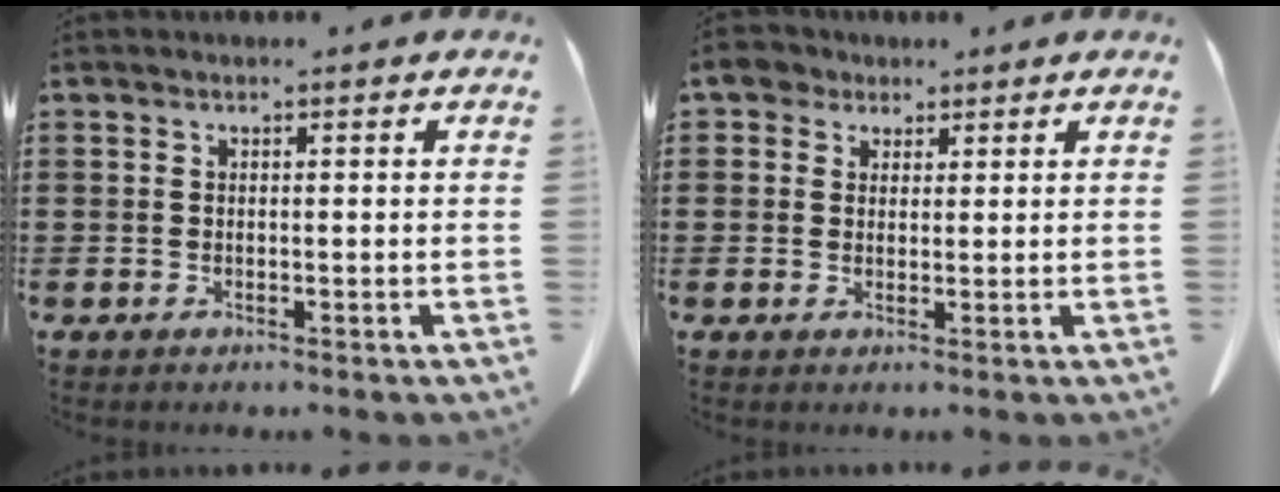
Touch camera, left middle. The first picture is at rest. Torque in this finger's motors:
{"motor_torque": [0.12, 0.15, 0.01, 0.02]}